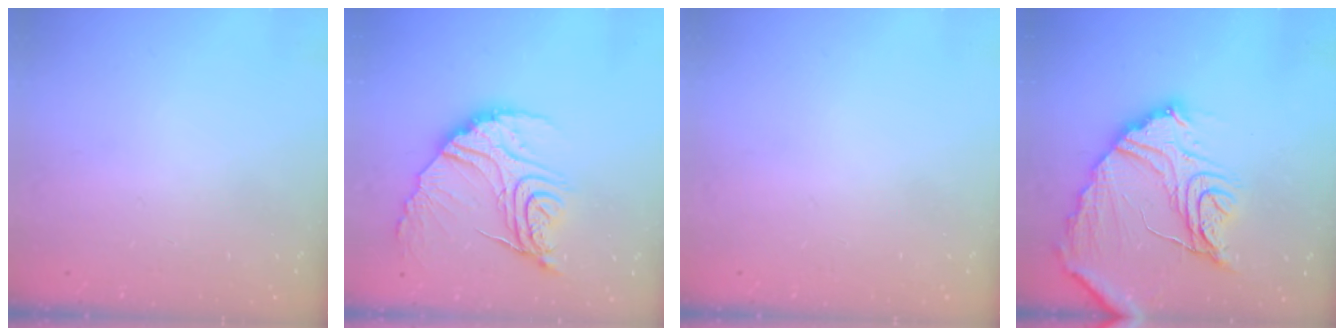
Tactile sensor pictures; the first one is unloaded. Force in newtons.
{"total": 18.3, "press": 18.2, "slide": 1.5}
{"total": 0.0}
{"total": 20.3, "press": 20.2, "slide": 2.1}